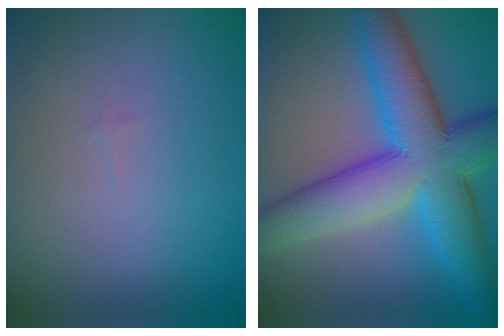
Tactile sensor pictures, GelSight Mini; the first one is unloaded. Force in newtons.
{"total": 11.8, "press": 11.8, "slide": 0.1}